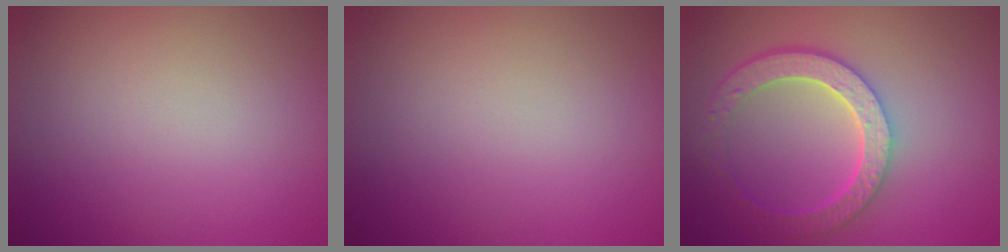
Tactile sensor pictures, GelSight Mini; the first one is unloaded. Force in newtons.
{"total": 0.0}
{"total": 5.9, "press": 4.5, "slide": 3.8}